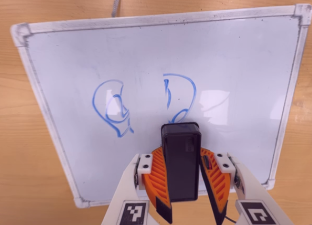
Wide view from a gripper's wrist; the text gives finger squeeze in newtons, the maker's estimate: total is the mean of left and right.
{"total": 8.2, "left": 9.2, "right": 7.3}